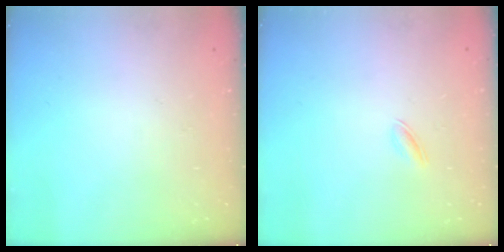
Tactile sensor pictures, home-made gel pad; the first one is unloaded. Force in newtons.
{"total": 2.3, "press": 2.2, "slide": 0.7}